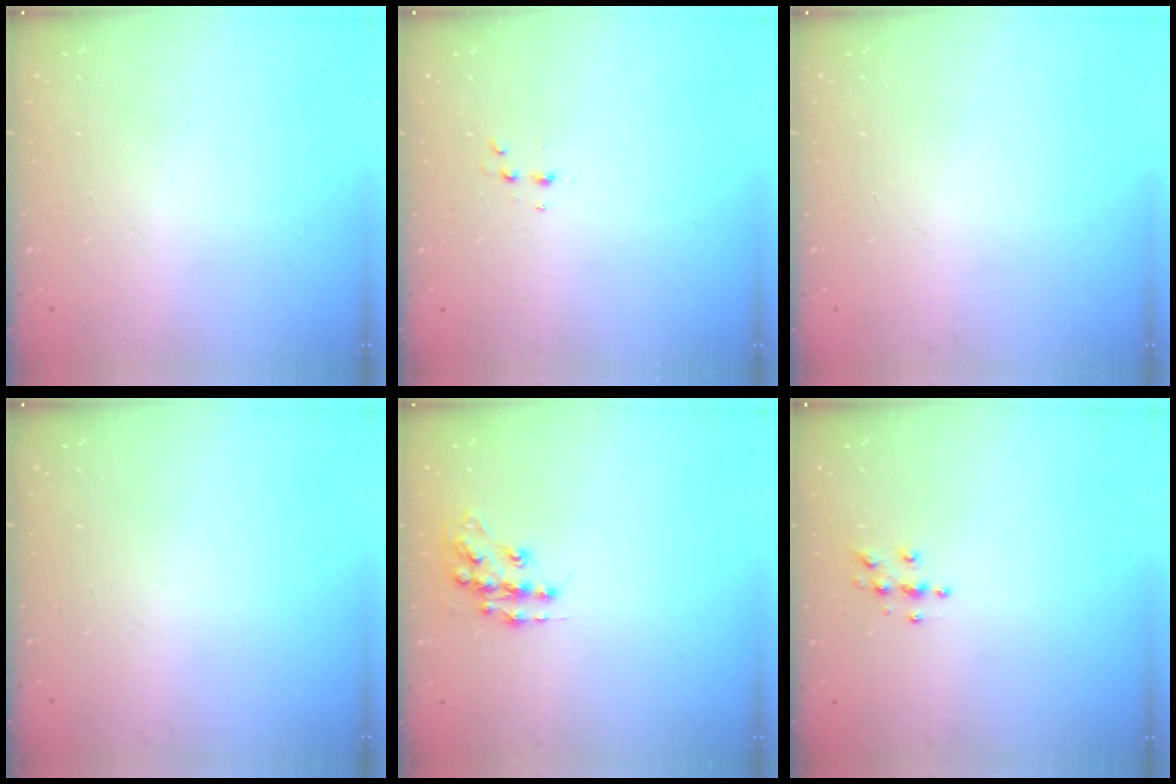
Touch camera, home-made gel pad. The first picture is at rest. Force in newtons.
{"total": 2.8, "press": 2.7, "slide": 0.6}
{"total": 0.0}
{"total": 0.0}
{"total": 11.1, "press": 11.0, "slide": 0.7}
{"total": 3.9, "press": 3.9, "slide": 0.4}